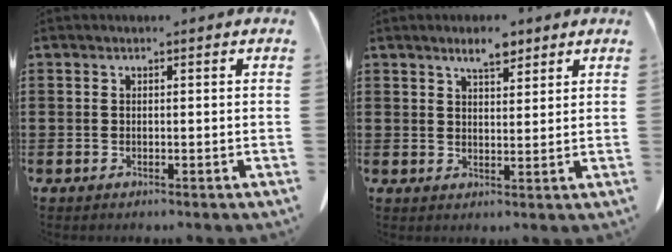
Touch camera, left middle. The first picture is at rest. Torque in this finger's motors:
{"motor_torque": [2.14, 0.00, 0.07, 0.08]}